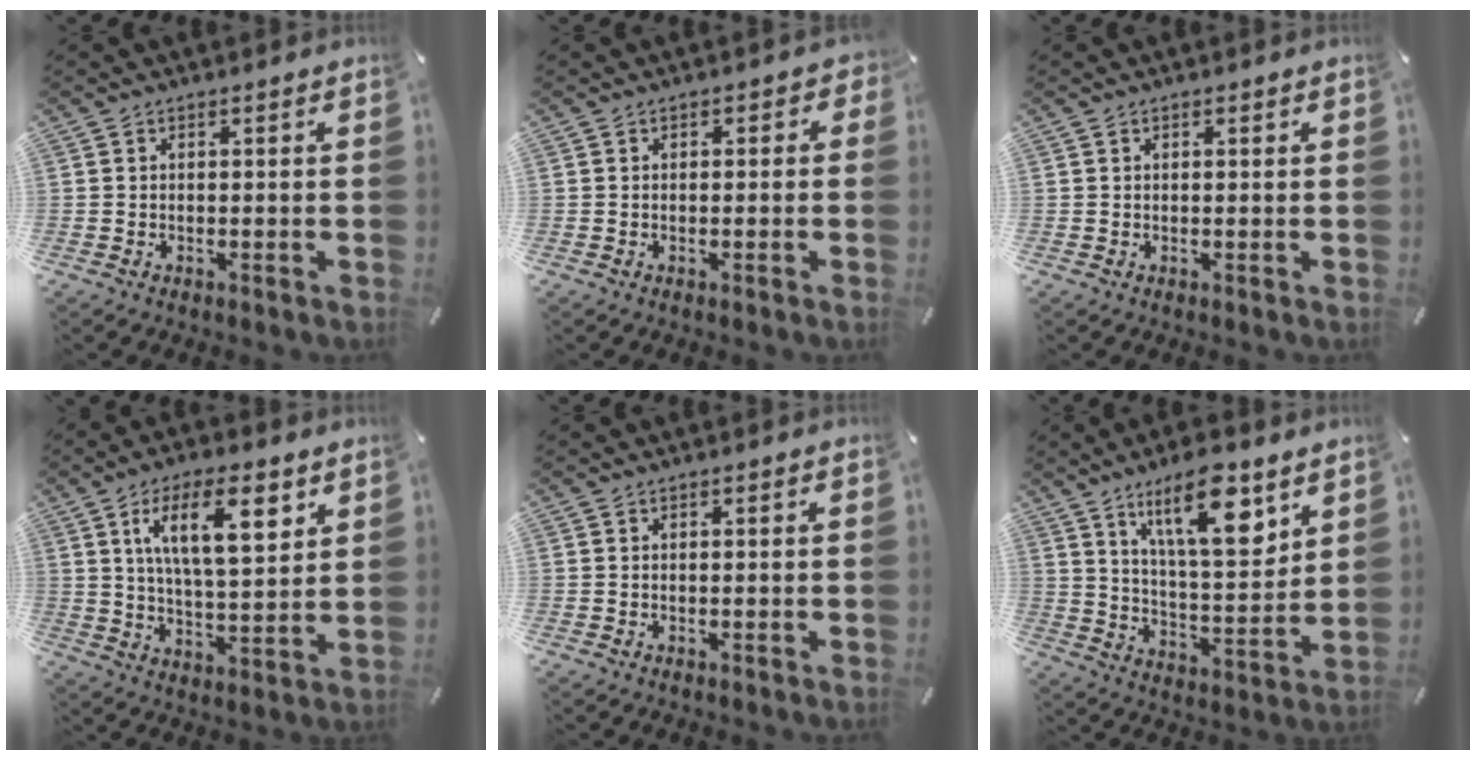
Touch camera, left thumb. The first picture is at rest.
{"total": 1.5, "force": [-0.7, 1.2, 0.6], "torque": [-0.002, 0.005, -0.017]}
{"total": 0.6, "force": [0.2, 0.5, 0.4], "torque": [-0.007, 0.003, 0.002]}
{"total": 15.1, "force": [6.7, 6.3, 11.9], "torque": [-0.201, -0.011, 0.108]}
{"total": 0.0}
{"total": 16.8, "force": [10.3, 6.0, 11.9], "torque": [-0.187, -0.051, 0.168]}